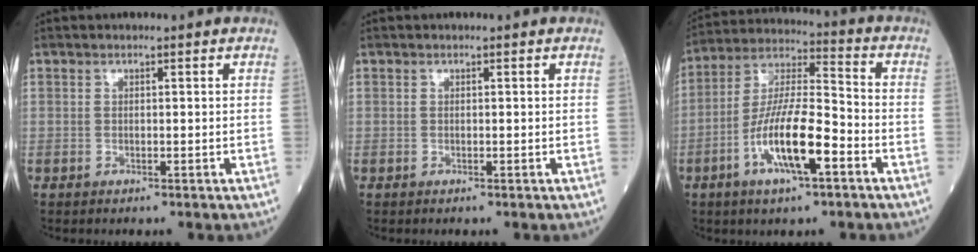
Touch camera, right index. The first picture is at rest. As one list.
[{"total": 0.0}, {"total": 13.0, "force": [-5.1, 2.6, 11.6], "torque": [-0.226, 0.000, -0.091]}]